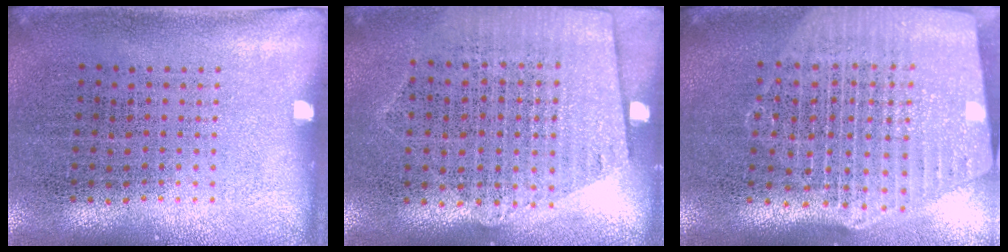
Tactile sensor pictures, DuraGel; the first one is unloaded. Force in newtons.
{"total": 1.2, "press": 1.1, "slide": 0.6}
{"total": 2.8, "press": 2.3, "slide": 1.5}